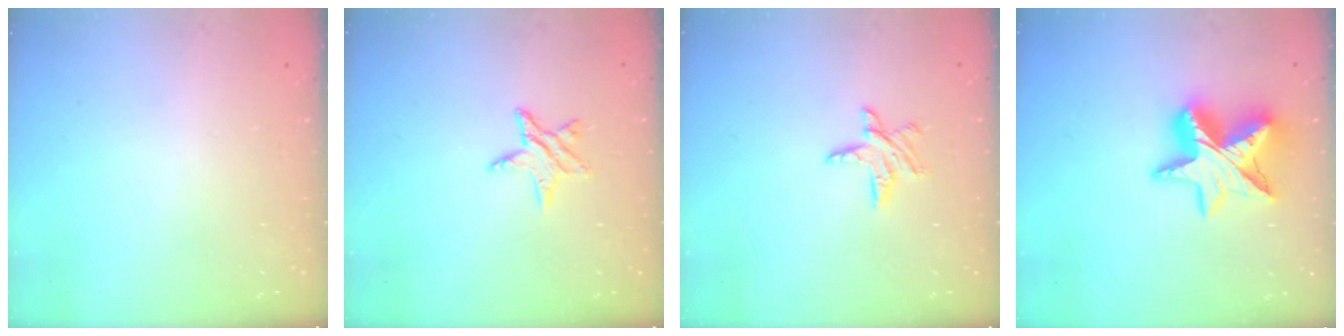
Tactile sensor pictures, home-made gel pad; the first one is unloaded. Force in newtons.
{"total": 5.4, "press": 5.3, "slide": 0.6}
{"total": 7.3, "press": 7.2, "slide": 0.5}
{"total": 15.2, "press": 15.2, "slide": 1.4}